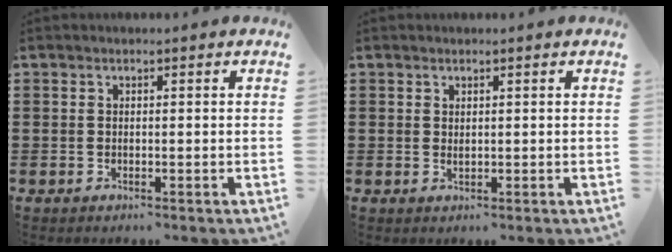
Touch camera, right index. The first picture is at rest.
{"total": 0.7, "force": [0.4, 0.2, 0.6], "torque": [-0.011, 0.002, 0.007]}